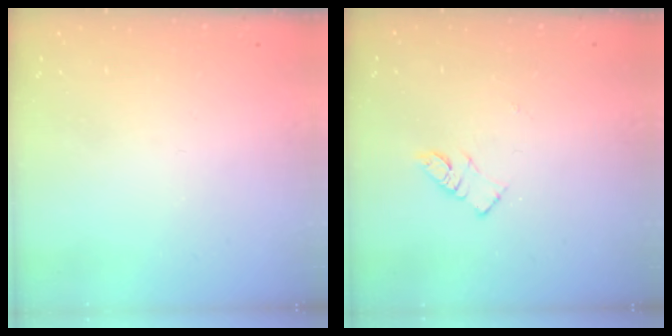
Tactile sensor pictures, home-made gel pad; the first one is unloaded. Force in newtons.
{"total": 5.5, "press": 5.4, "slide": 0.5}